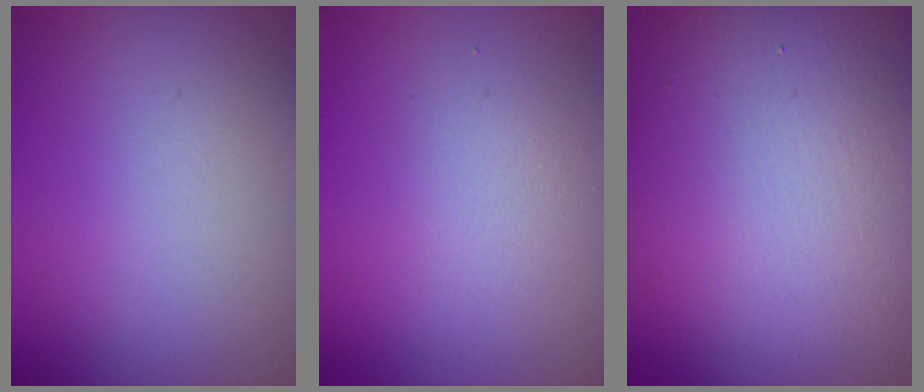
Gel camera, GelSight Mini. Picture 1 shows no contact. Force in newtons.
{"total": 1.9, "press": 1.9, "slide": 0.0}
{"total": 13.9, "press": 13.9, "slide": 1.1}